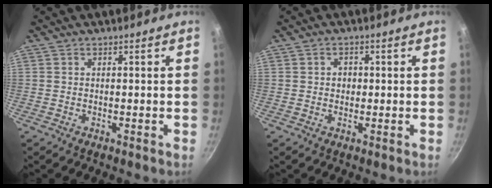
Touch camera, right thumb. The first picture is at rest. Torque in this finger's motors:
{"motor_torque": [-0.34, 0.16, 0.17, -0.05, 0.06]}